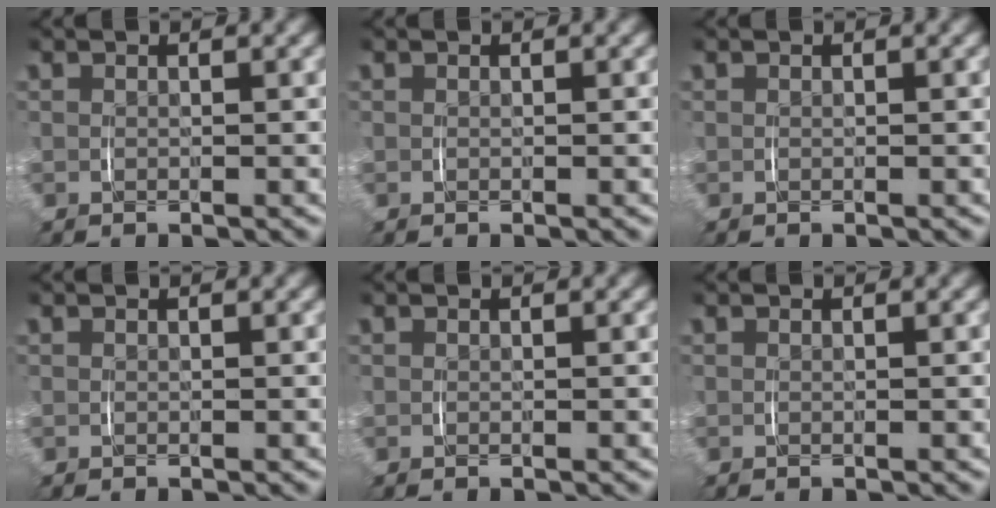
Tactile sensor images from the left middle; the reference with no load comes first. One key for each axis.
{"total": 0.0}
{"total": 0.0}
{"total": 0.0}
{"total": 0.0}
{"total": 0.0}